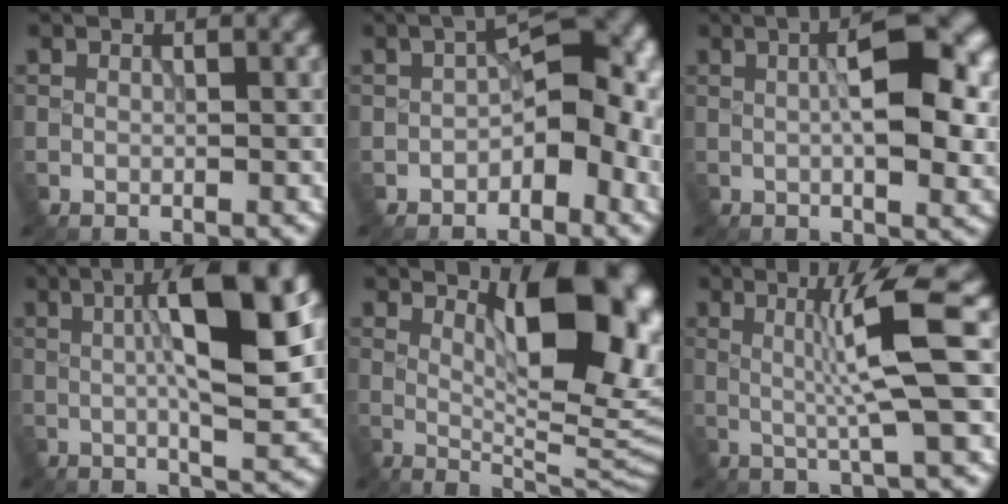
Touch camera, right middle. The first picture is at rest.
{"total": 5.7, "force": [-1.4, 3.0, 4.6], "torque": [-0.052, 0.014, -0.031]}
{"total": 8.8, "force": [1.1, 3.4, 8.1], "torque": [-0.111, 0.006, 0.016]}
{"total": 10.4, "force": [1.7, 2.7, 9.9], "torque": [-0.143, 0.006, 0.027]}
{"total": 11.8, "force": [3.8, 4.1, 10.4], "torque": [-0.131, -0.003, 0.063]}
{"total": 5.2, "force": [0.5, -0.1, 5.2], "torque": [-0.095, 0.007, 0.012]}